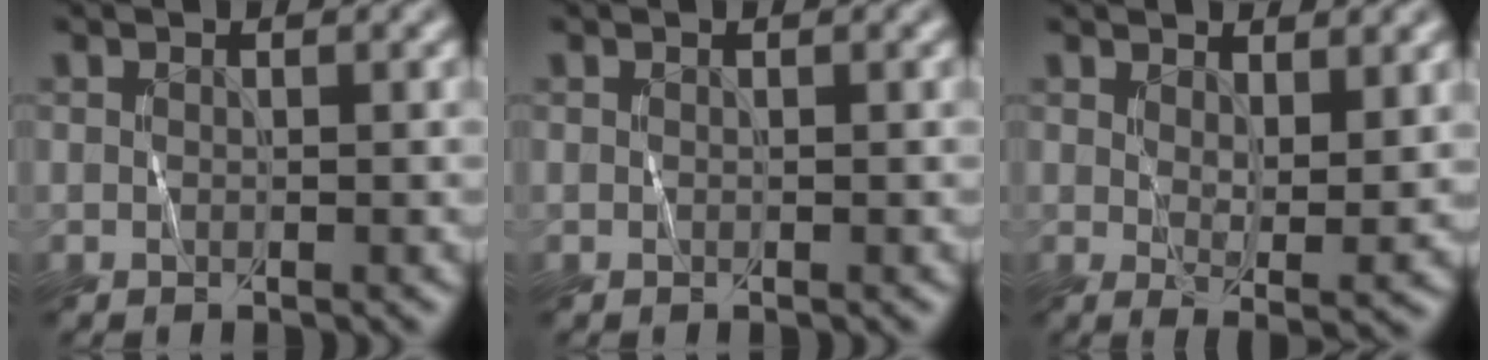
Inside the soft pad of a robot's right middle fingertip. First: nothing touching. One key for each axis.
{"total": 0.0}
{"total": 3.5, "fx": 1.7, "fy": 1.0, "fz": 2.9, "tx": -0.051, "ty": -0.013, "tz": 0.031}